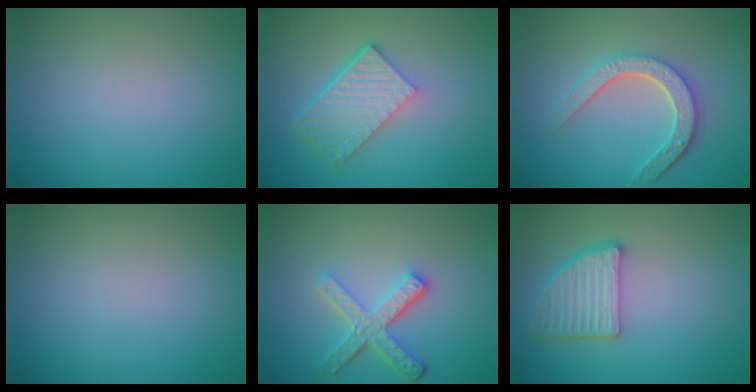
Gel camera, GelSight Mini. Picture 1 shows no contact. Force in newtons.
{"total": 5.7, "press": 3.9, "slide": 4.1}
{"total": 4.6, "press": 3.5, "slide": 3.0}
{"total": 0.0}
{"total": 4.2, "press": 3.2, "slide": 2.7}
{"total": 4.2, "press": 3.9, "slide": 1.6}